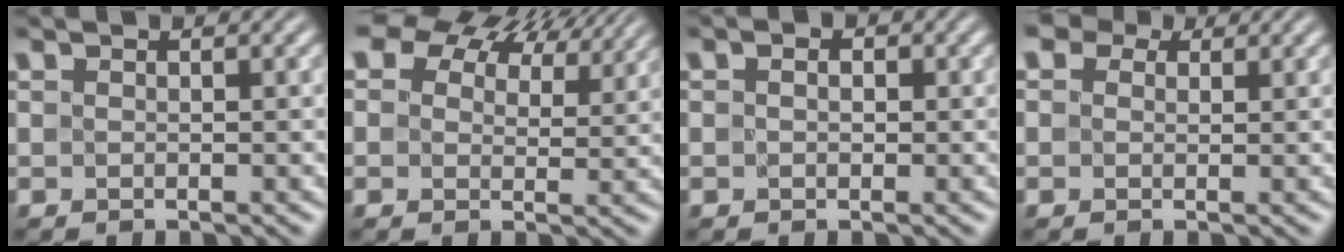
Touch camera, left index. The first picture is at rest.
{"total": 11.1, "force": [7.8, 5.8, 5.4], "torque": [-0.098, 0.013, 0.112]}
{"total": 1.9, "force": [0.7, 1.4, 1.1], "torque": [-0.016, 0.011, -0.010]}
{"total": 5.3, "force": [3.0, 3.6, 2.5], "torque": [-0.042, 0.018, 0.011]}